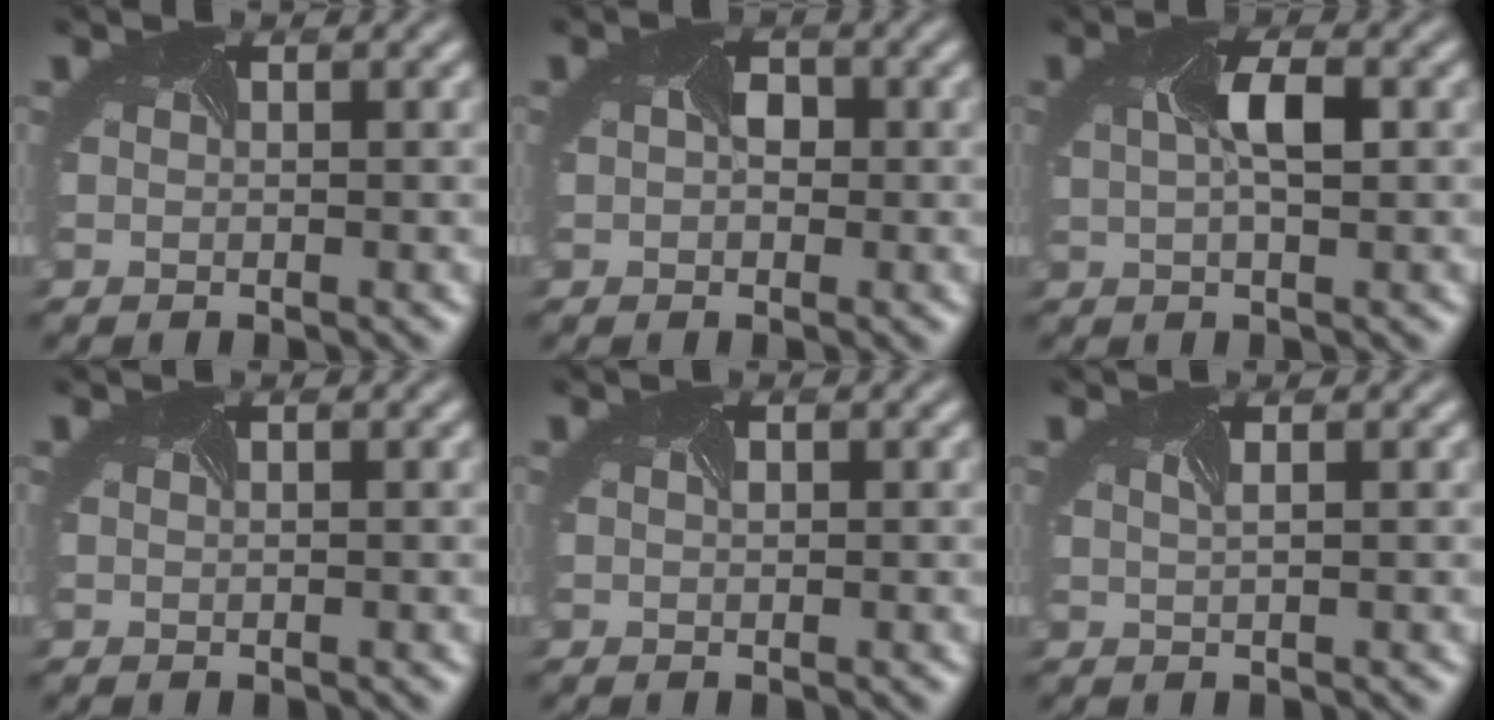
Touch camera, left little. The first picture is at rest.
{"total": 1.6, "force": [-0.5, 1.4, 0.7], "torque": [-0.030, 0.006, 0.005]}
{"total": 2.4, "force": [0.0, 0.7, 2.3], "torque": [-0.057, 0.006, 0.007]}
{"total": 0.0}
{"total": 0.0}
{"total": 1.0, "force": [0.3, 0.6, 0.7], "torque": [-0.001, 0.012, -0.008]}